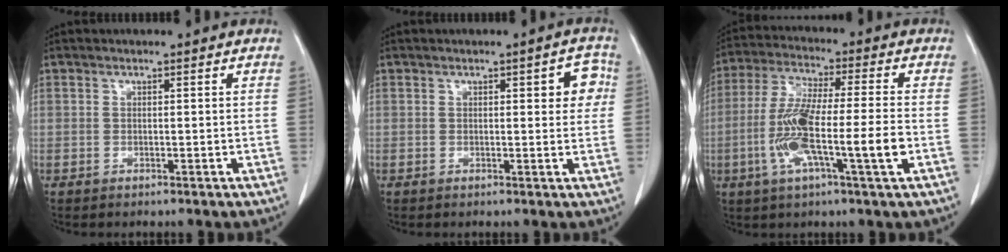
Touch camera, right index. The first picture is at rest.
{"total": 3.8, "force": [0.9, 1.4, 3.4], "torque": [-0.030, 0.009, 0.007]}
{"total": 13.3, "force": [-3.5, 0.6, 12.8], "torque": [-0.247, -0.005, -0.069]}